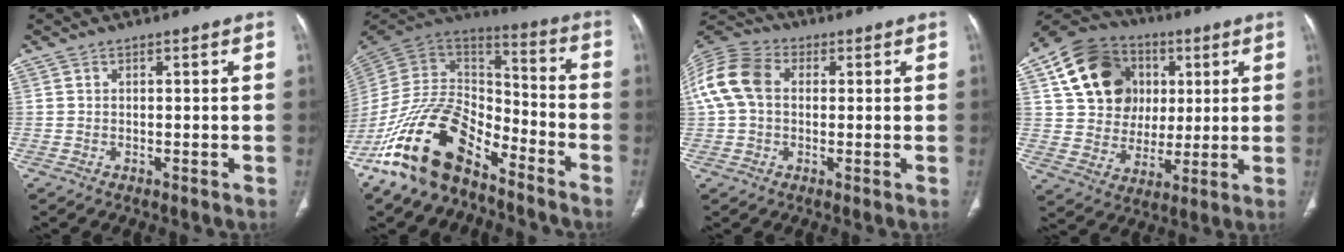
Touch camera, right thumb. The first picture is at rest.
{"total": 20.4, "force": [-13.5, 10.0, 11.7], "torque": [-0.191, 0.093, -0.254]}
{"total": 12.6, "force": [1.8, 9.2, 8.5], "torque": [-0.177, 0.032, 0.027]}
{"total": 19.4, "force": [6.0, 15.6, 9.9], "torque": [-0.143, 0.012, 0.108]}